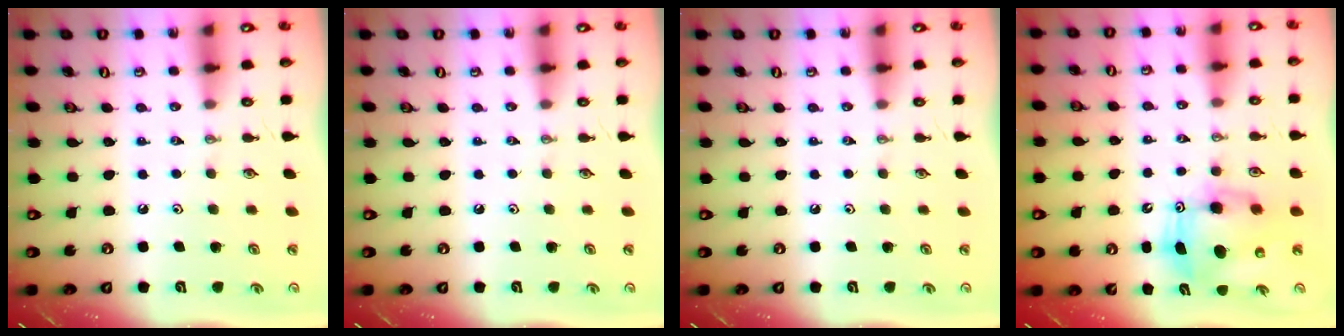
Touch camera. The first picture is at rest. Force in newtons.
{"total": 0.0}
{"total": 0.0}
{"total": 8.8, "press": 8.6, "slide": 1.9}